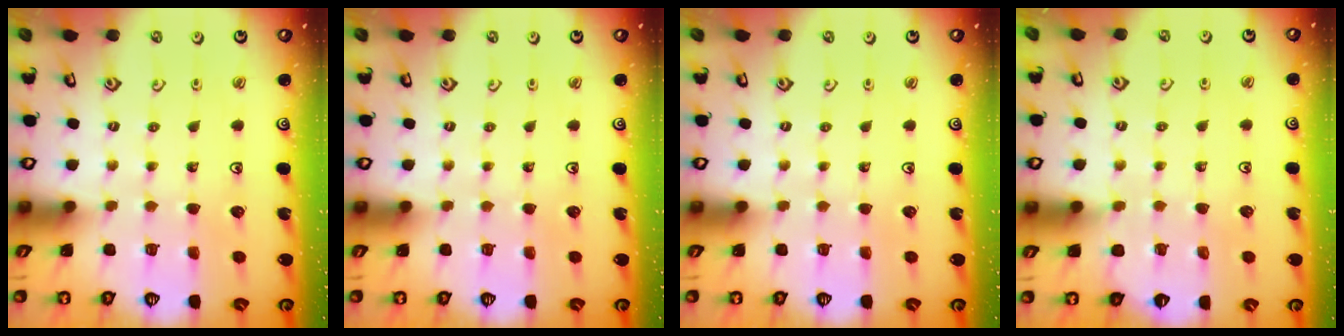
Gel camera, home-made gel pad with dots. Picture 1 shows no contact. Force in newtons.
{"total": 0.0}
{"total": 0.0}
{"total": 3.7, "press": 3.6, "slide": 0.5}